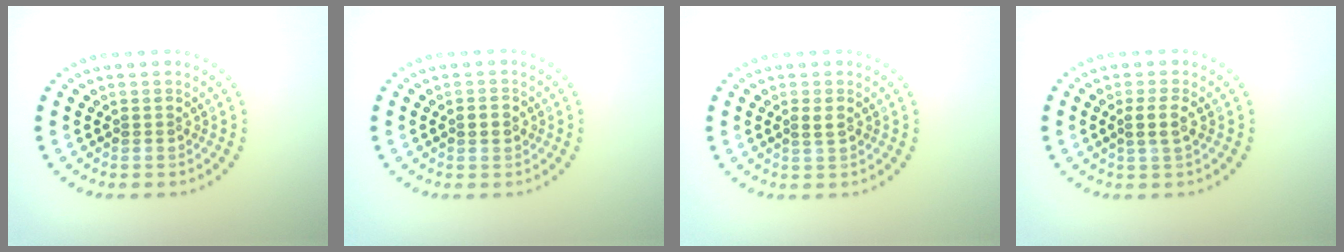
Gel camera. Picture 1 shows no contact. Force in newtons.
{"total": 1.2, "press": 1.2, "slide": 0.1}
{"total": 1.1, "press": 1.1, "slide": 0.4}
{"total": 1.7, "press": 1.5, "slide": 0.9}